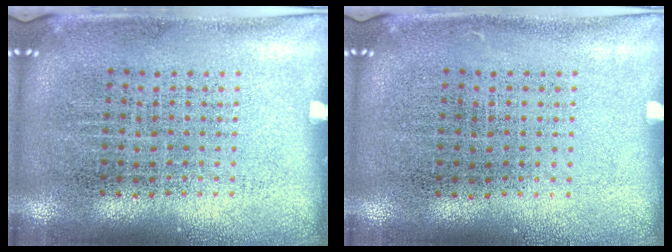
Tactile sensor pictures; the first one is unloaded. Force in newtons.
{"total": 0.0}